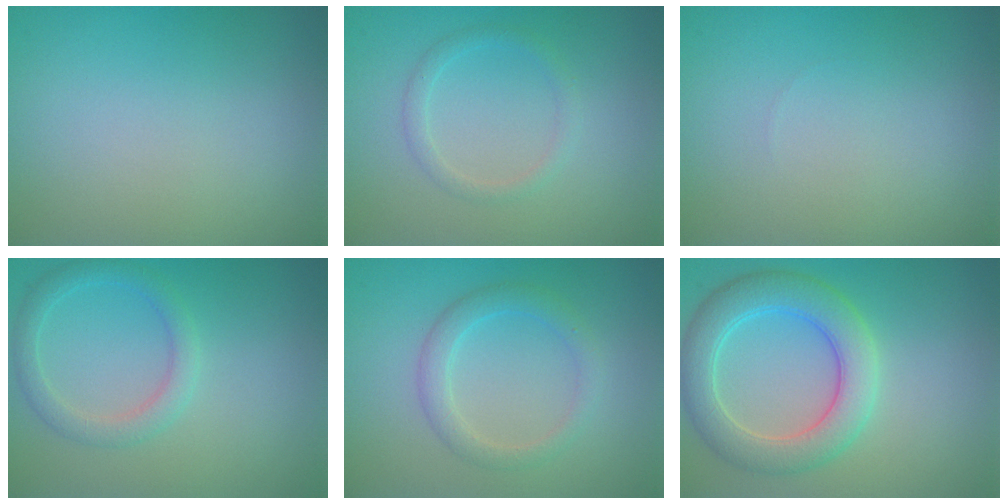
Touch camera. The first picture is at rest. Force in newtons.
{"total": 1.3, "press": 1.3, "slide": 0.1}
{"total": 0.0}
{"total": 2.3, "press": 2.3, "slide": 0.1}
{"total": 2.3, "press": 2.3, "slide": 0.1}
{"total": 5.6, "press": 5.5, "slide": 0.3}